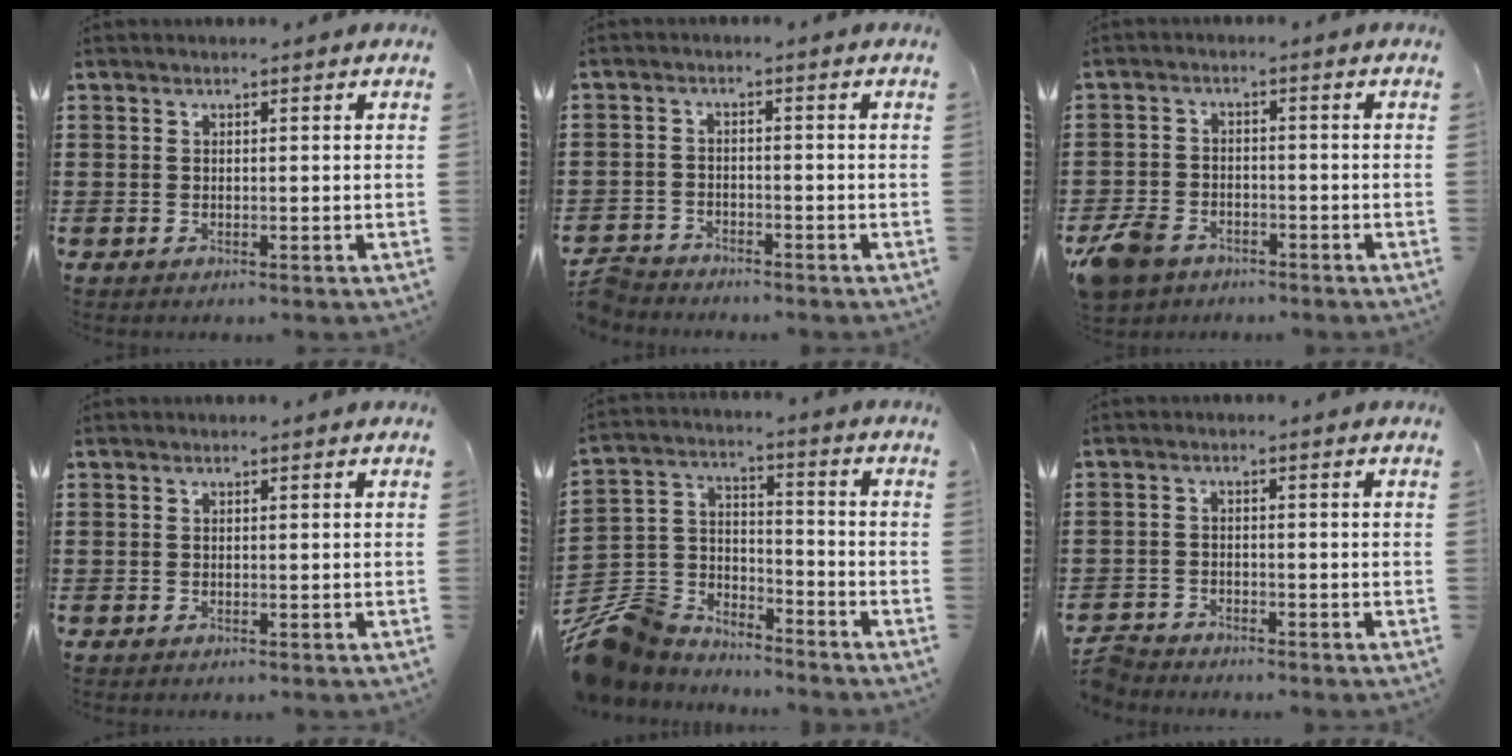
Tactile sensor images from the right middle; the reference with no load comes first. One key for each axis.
{"total": 3.5, "fx": -3.4, "fy": 0.6, "fz": 0.1, "tx": -0.021, "ty": -0.004, "tz": -0.078}
{"total": 5.2, "fx": -4.2, "fy": 2.4, "fz": 1.9, "tx": -0.064, "ty": -0.003, "tz": -0.092}
{"total": 0.0}
{"total": 8.1, "fx": -6.9, "fy": 4.1, "fz": 1.2, "tx": -0.053, "ty": 0.009, "tz": -0.138}
{"total": 2.8, "fx": -2.8, "fy": 0.5, "fz": 0.2, "tx": -0.022, "ty": -0.004, "tz": -0.065}